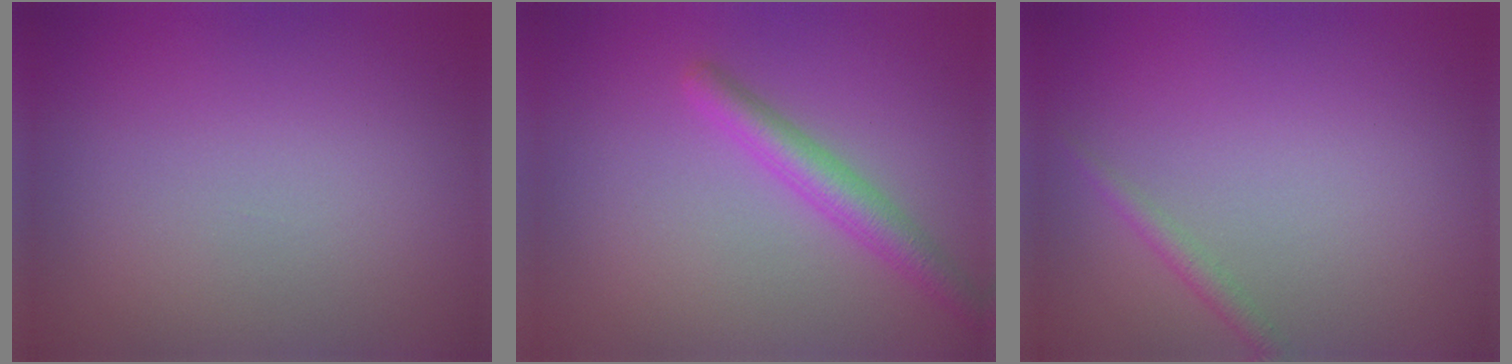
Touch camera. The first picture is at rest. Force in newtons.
{"total": 2.9, "press": 2.9, "slide": 0.2}
{"total": 1.2, "press": 1.2, "slide": 0.0}